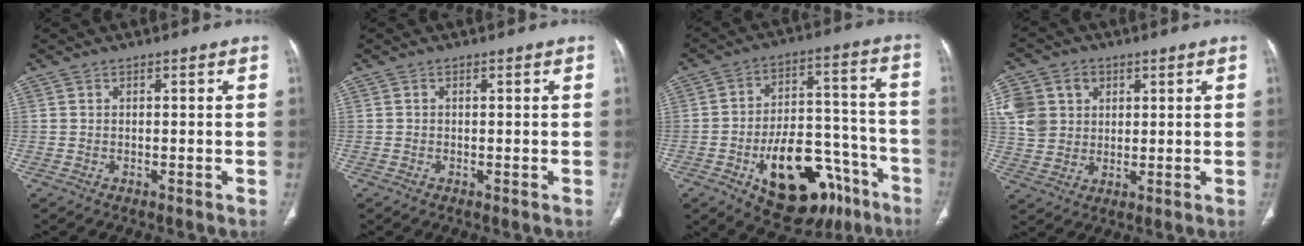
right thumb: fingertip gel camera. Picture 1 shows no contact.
{"total": 0.0}
{"total": 23.0, "force": [-11.4, 12.5, 15.6], "torque": [-0.192, 0.073, -0.157]}
{"total": 11.8, "force": [3.4, 10.0, 5.4], "torque": [-0.099, 0.007, 0.070]}